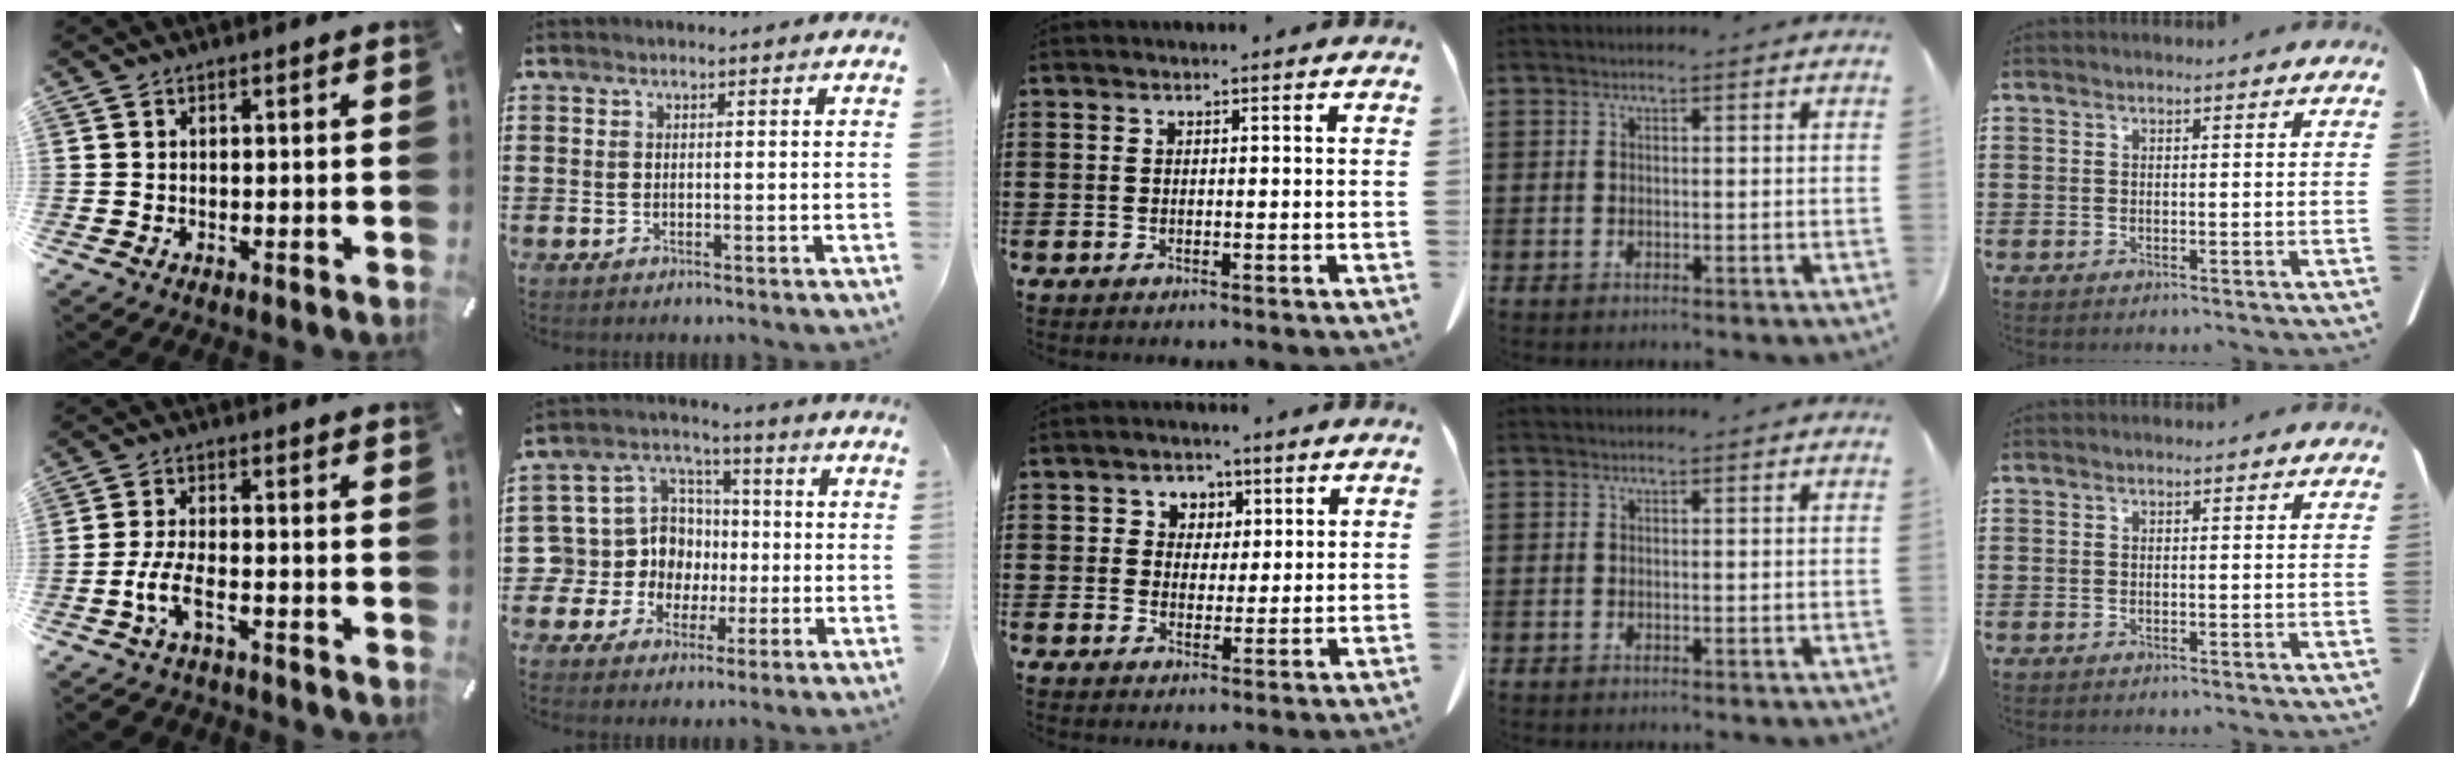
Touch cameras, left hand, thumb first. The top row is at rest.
{"thumb": {"total": 7.0, "force": [-3.7, 3.0, 5.2], "torque": [-0.116, 0.005, -0.068]}, "index": {"total": 10.1, "force": [-0.1, 9.7, 2.7], "torque": [-0.115, -0.004, 0.002]}, "middle": {"total": 3.3, "force": [1.6, 2.8, 0.4], "torque": [-0.018, 0.009, 0.025]}}